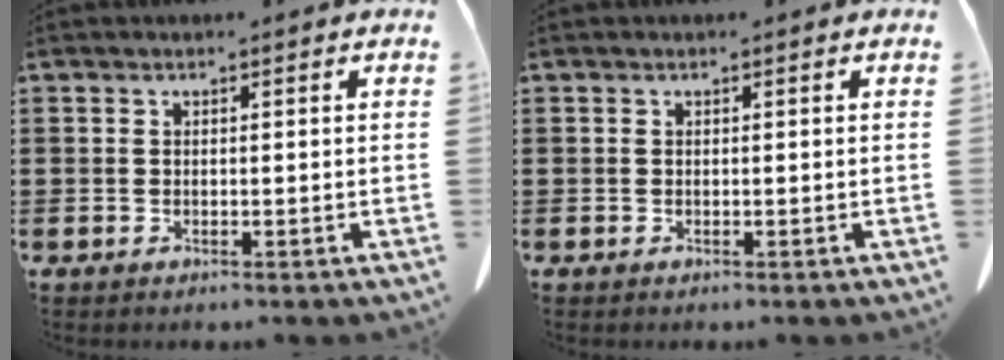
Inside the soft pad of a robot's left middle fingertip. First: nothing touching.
{"total": 0.0}